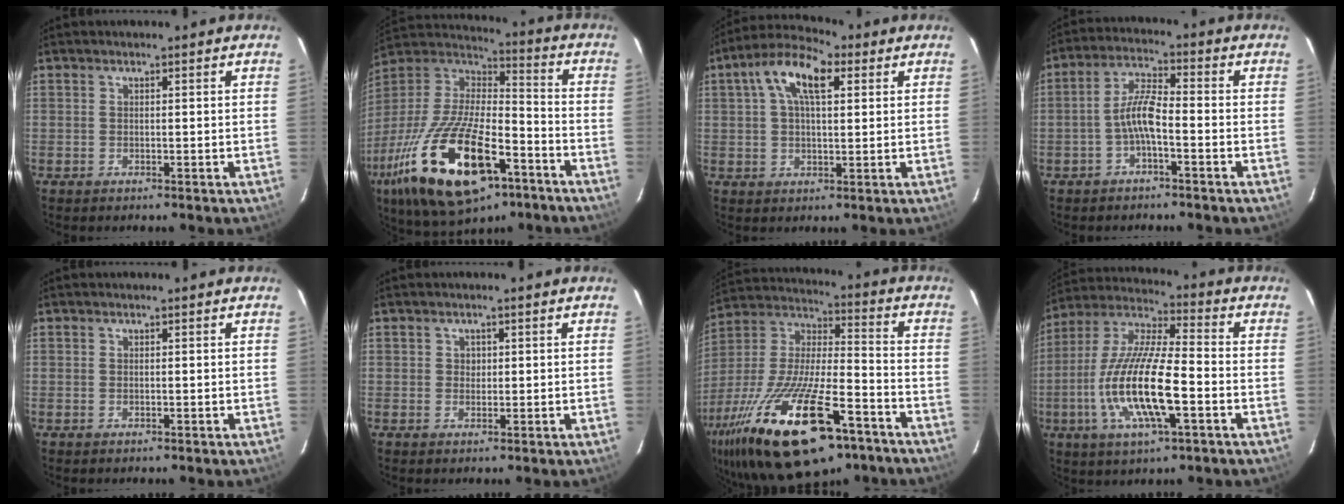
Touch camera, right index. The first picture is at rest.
{"total": 27.8, "force": [-14.0, 11.3, 21.2], "torque": [-0.420, -0.043, -0.235]}
{"total": 10.2, "force": [3.7, 4.6, 8.3], "torque": [-0.156, 0.033, 0.059]}
{"total": 5.6, "force": [-2.3, 1.2, 4.9], "torque": [-0.105, 0.015, -0.043]}
{"total": 0.0}
{"total": 1.1, "force": [0.2, 1.1, 0.2], "torque": [0.001, 0.003, 0.002]}
{"total": 30.6, "force": [-17.9, 10.6, 22.4], "torque": [-0.429, -0.041, -0.290]}
{"total": 17.2, "force": [-4.9, 4.0, 16.0], "torque": [-0.323, -0.011, -0.097]}